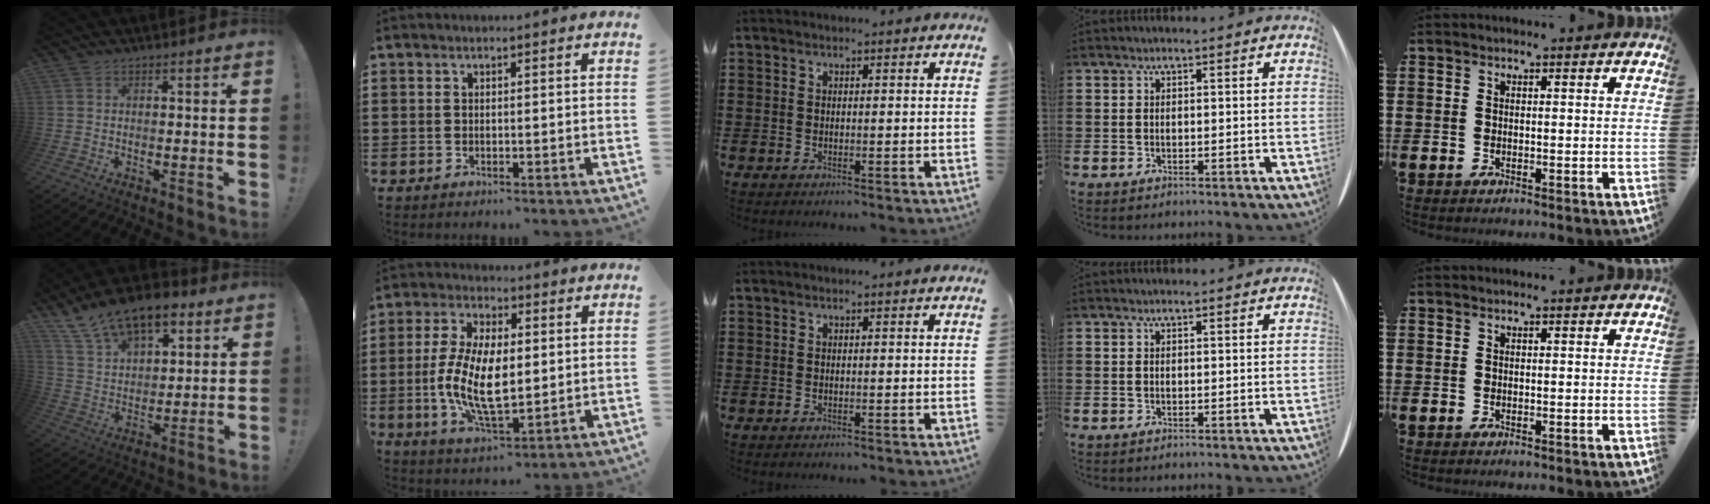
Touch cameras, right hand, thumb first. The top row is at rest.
{"thumb": {"total": 16.1, "force": [11.0, 8.6, 8.0], "torque": [-0.137, -0.067, 0.202]}, "index": {"total": 11.0, "force": [-0.5, 5.2, 9.7], "torque": [-0.207, 0.001, -0.010]}}